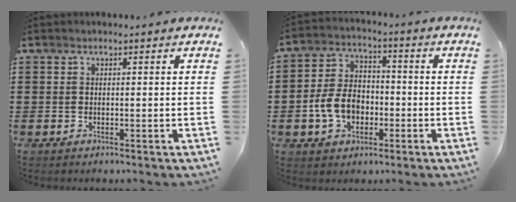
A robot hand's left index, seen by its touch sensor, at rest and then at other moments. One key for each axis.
{"total": 7.9, "fx": -2.4, "fy": 5.7, "fz": 5.0, "tx": -0.119, "ty": 0.009, "tz": -0.049}